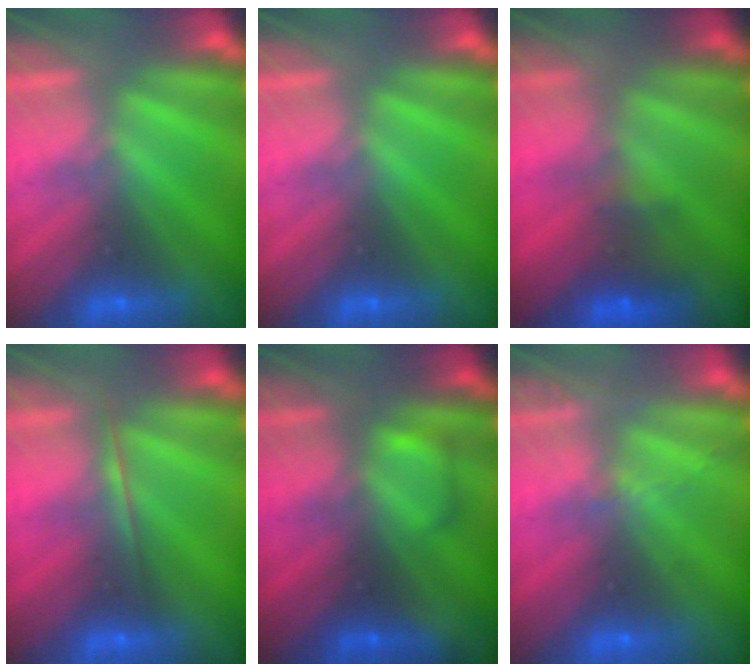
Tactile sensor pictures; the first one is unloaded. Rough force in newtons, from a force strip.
{"total": 0.0}
{"total": 4.9}
{"total": 1.7}
{"total": 2.3}
{"total": 2.0}